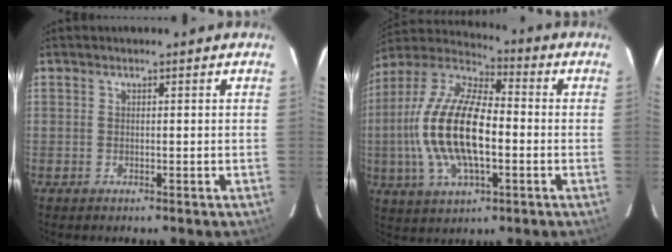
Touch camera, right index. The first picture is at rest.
{"total": 19.4, "force": [-2.3, 8.3, 17.3], "torque": [-0.355, 0.003, -0.048]}